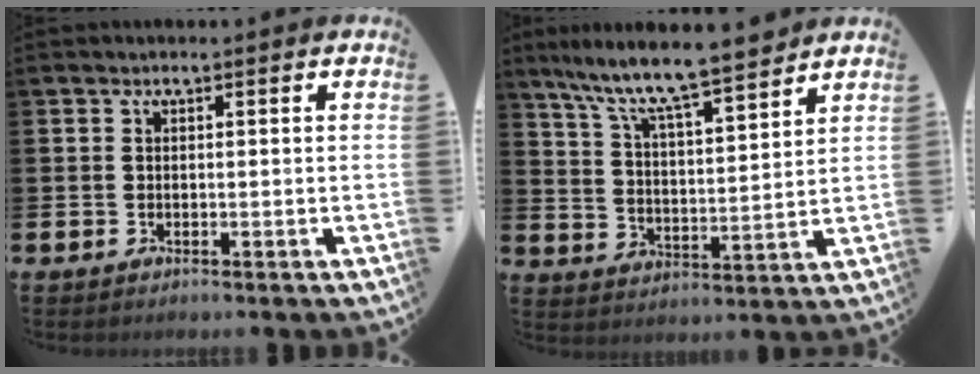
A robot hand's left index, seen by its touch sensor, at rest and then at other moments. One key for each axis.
{"total": 8.8, "fx": 8.1, "fy": 0.5, "fz": 3.4, "tx": -0.104, "ty": -0.054, "tz": 0.141}